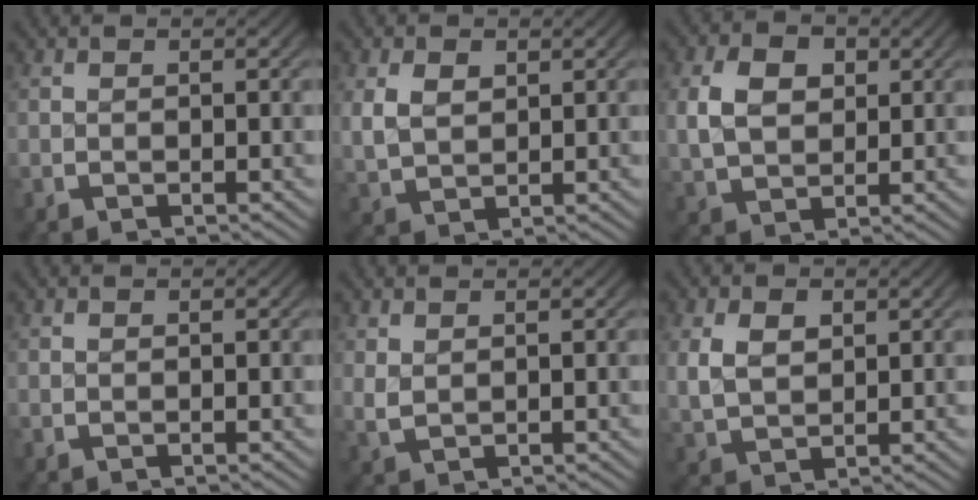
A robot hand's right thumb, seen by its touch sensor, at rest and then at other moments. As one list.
[{"total": 3.2, "force": [1.2, 2.2, 2.0], "torque": [-0.040, -0.008, 0.037]}, {"total": 5.2, "force": [1.2, 3.7, 3.5], "torque": [-0.063, -0.006, 0.033]}, {"total": 0.0}, {"total": 1.4, "force": [0.9, 0.8, 0.7], "torque": [-0.019, -0.003, 0.026]}, {"total": 3.6, "force": [1.2, 2.5, 2.3], "torque": [-0.047, -0.010, 0.037]}]